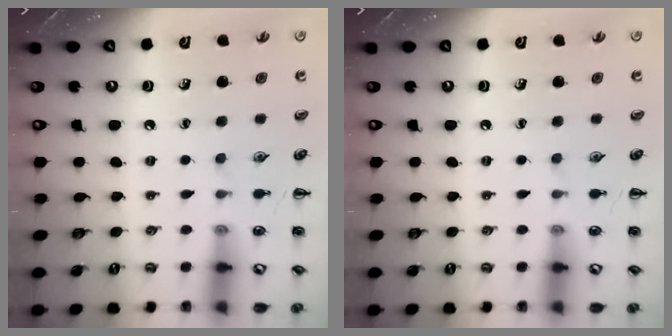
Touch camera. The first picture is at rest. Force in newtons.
{"total": 0.0}